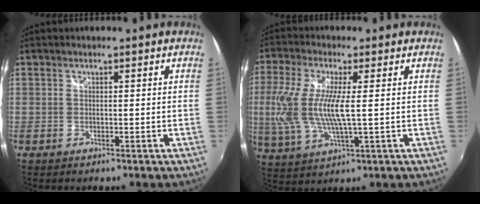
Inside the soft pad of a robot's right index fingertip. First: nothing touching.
{"total": 12.4, "force": [0.3, 2.8, 12.0], "torque": [-0.250, -0.008, 0.009]}